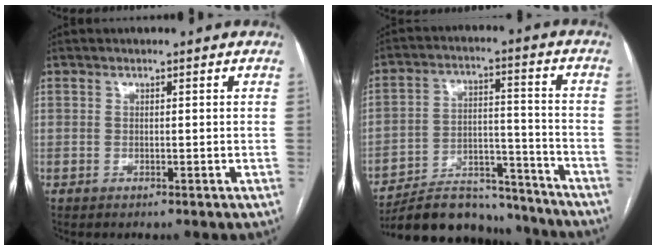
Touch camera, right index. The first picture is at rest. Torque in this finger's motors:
{"motor_torque": [0.51, -0.49, 0.18, 0.06]}